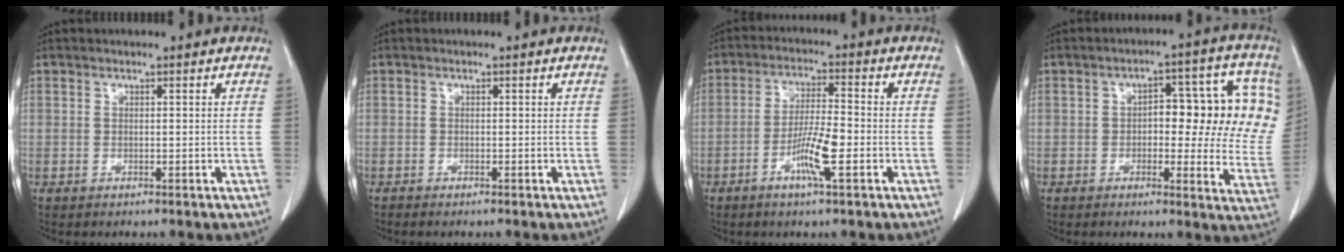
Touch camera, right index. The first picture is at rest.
{"total": 0.6, "force": [-0.5, 0.1, 0.3], "torque": [-0.009, -0.002, -0.011]}
{"total": 7.0, "force": [-2.7, 0.3, 6.5], "torque": [-0.125, -0.004, -0.051]}
{"total": 15.3, "force": [2.3, 6.2, 13.8], "torque": [-0.160, 0.024, 0.025]}